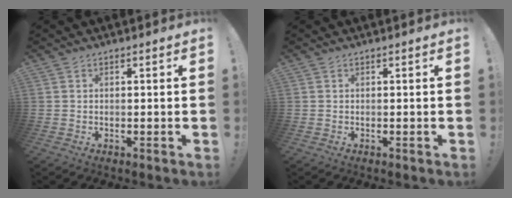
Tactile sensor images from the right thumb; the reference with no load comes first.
{"total": 0.0}